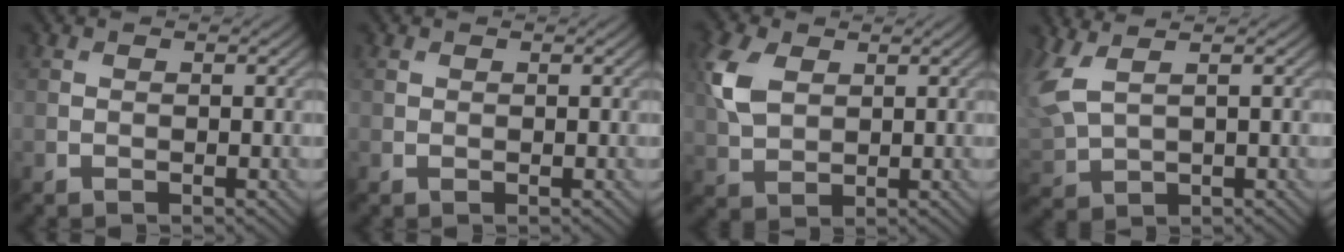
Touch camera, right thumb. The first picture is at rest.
{"total": 0.6, "force": [0.3, 0.5, 0.2], "torque": [-0.004, -0.001, 0.008]}
{"total": 6.2, "force": [2.0, 4.1, 4.2], "torque": [-0.118, 0.007, 0.040]}
{"total": 6.9, "force": [2.9, 3.2, 5.4], "torque": [-0.169, 0.004, 0.066]}